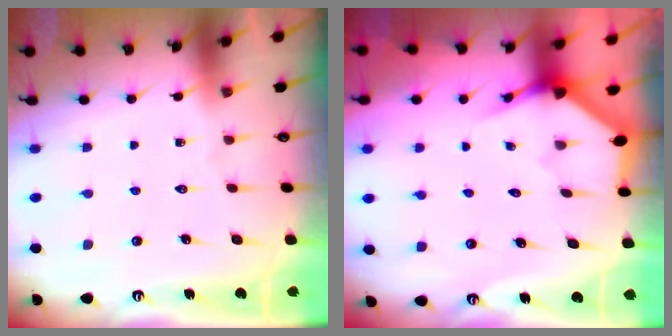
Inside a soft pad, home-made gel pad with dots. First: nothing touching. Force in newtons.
{"total": 3.4, "press": 3.4, "slide": 0.2}